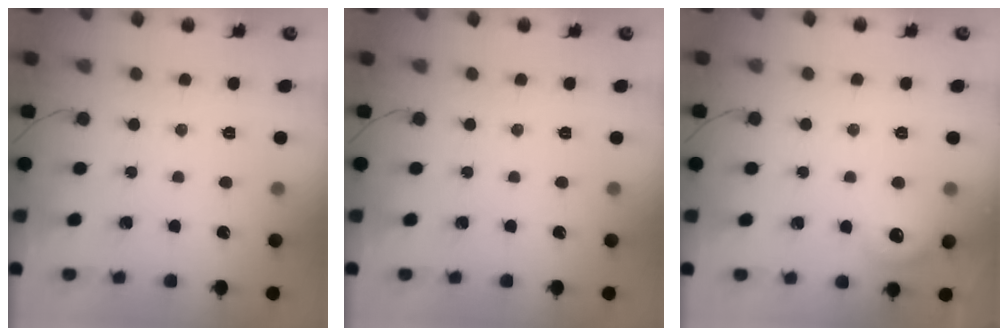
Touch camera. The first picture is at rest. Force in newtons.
{"total": 0.0}
{"total": 7.1, "press": 6.9, "slide": 1.5}